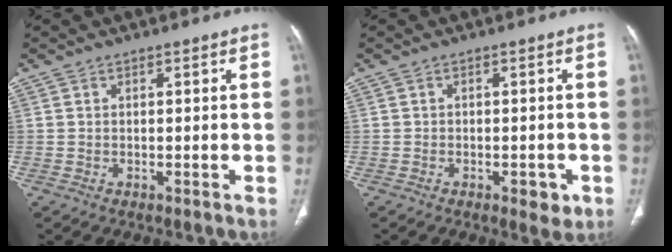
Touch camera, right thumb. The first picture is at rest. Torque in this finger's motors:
{"motor_torque": [0.50, 0.66, -0.18, 0.05, 0.08]}